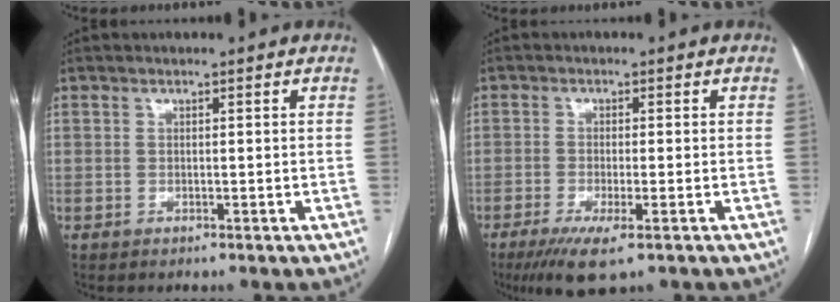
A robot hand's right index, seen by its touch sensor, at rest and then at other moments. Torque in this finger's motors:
{"motor_torque": [1.17, -0.52, 0.48, 0.11]}